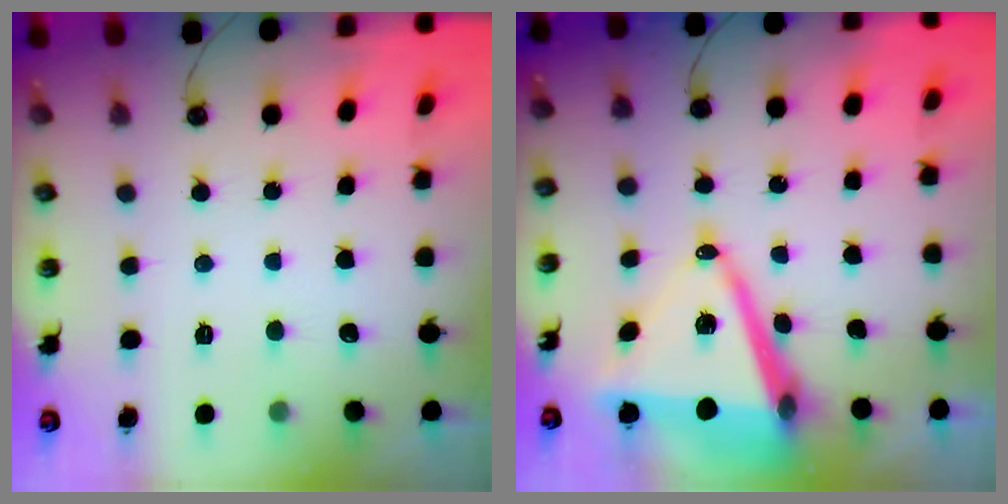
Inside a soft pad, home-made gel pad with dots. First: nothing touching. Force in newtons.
{"total": 14.3, "press": 13.7, "slide": 4.0}